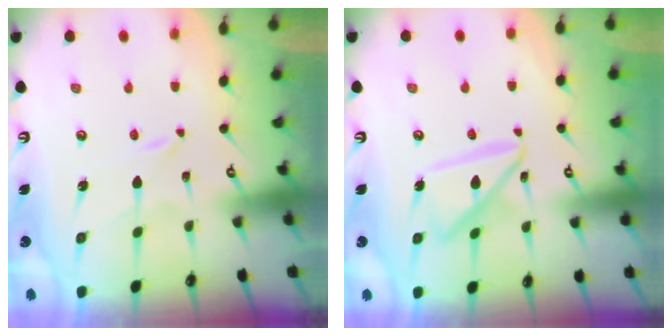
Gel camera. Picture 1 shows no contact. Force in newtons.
{"total": 13.9, "press": 13.8, "slide": 1.4}